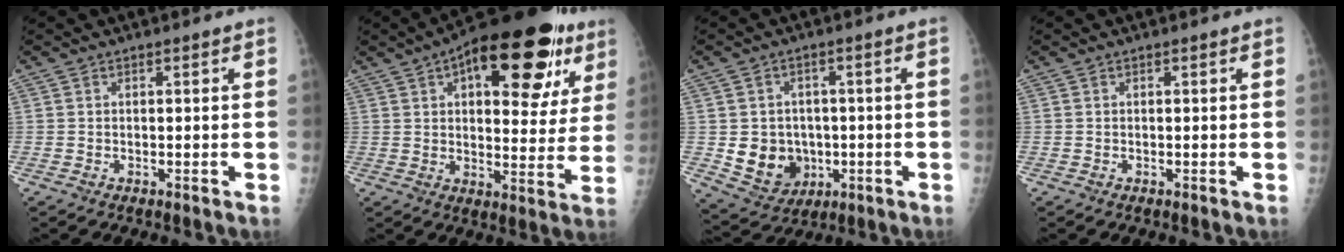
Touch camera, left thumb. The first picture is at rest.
{"total": 24.5, "force": [11.3, 10.7, 18.9], "torque": [-0.230, -0.003, 0.155]}
{"total": 9.7, "force": [-1.0, 8.6, 4.4], "torque": [-0.039, 0.000, 0.003]}
{"total": 0.0}